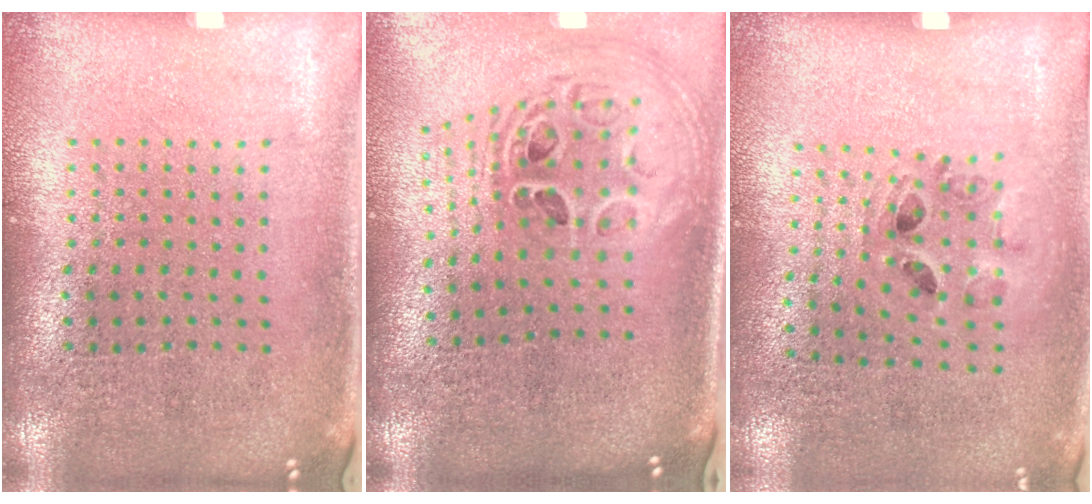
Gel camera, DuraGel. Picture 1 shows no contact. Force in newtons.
{"total": 1.8, "press": 1.6, "slide": 1.0}
{"total": 0.8, "press": 0.8, "slide": 0.3}